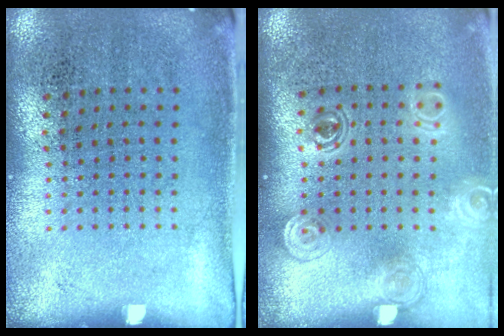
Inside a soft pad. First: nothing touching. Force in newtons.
{"total": 1.4, "press": 1.2, "slide": 0.8}